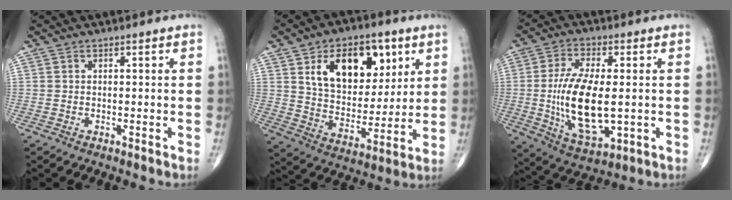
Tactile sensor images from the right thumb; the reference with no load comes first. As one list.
[{"total": 18.7, "force": [7.6, 11.4, 12.8], "torque": [-0.145, -0.028, 0.135]}, {"total": 16.0, "force": [-0.9, 7.1, 14.3], "torque": [-0.268, -0.014, -0.007]}]